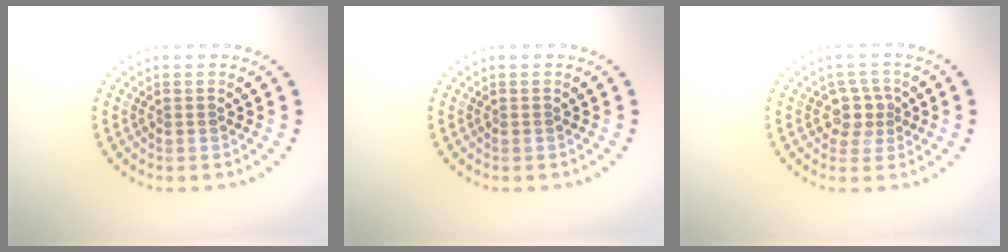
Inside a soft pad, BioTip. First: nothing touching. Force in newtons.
{"total": 0.0}
{"total": 2.4, "press": 2.1, "slide": 1.2}